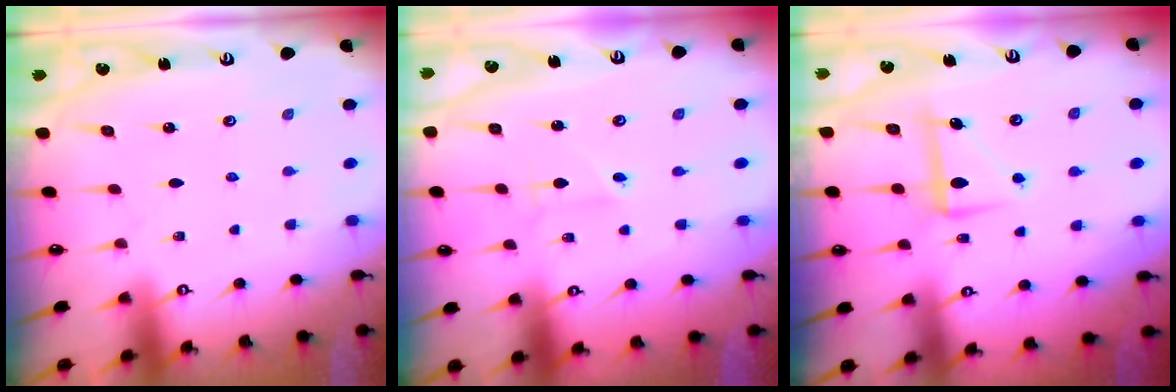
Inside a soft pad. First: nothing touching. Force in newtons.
{"total": 2.7, "press": 2.7, "slide": 0.1}
{"total": 6.3, "press": 6.3, "slide": 0.6}